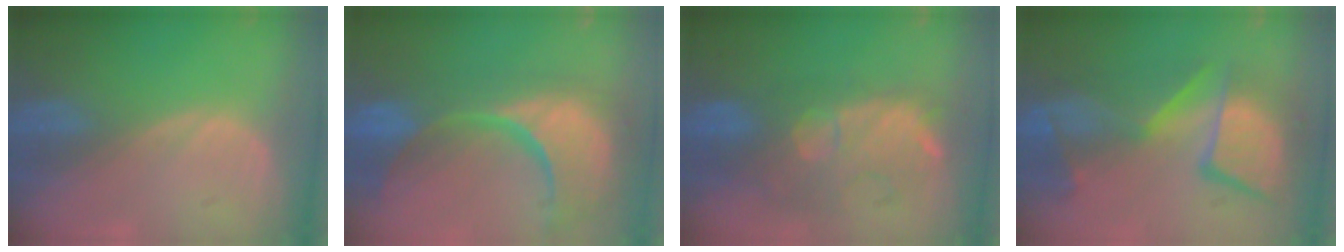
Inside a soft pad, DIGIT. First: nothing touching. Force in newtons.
{"total": 15.5, "press": 12.2, "slide": 9.6}
{"total": 9.8, "press": 9.5, "slide": 2.7}
{"total": 12.2, "press": 11.1, "slide": 5.1}